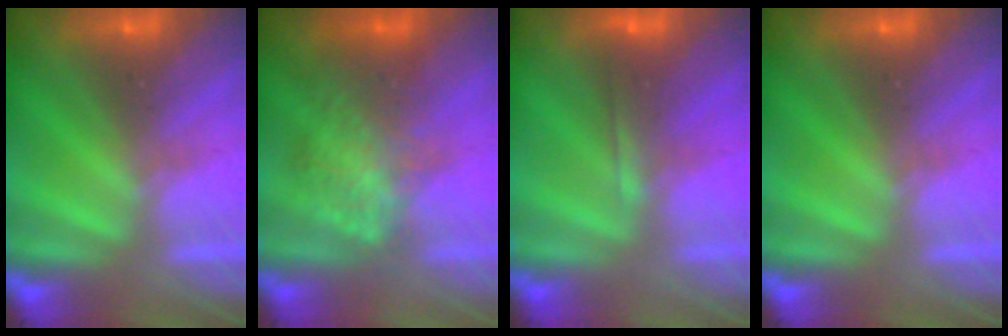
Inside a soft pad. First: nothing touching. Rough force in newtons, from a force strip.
{"total": 2.3}
{"total": 1.8}
{"total": 0.0}